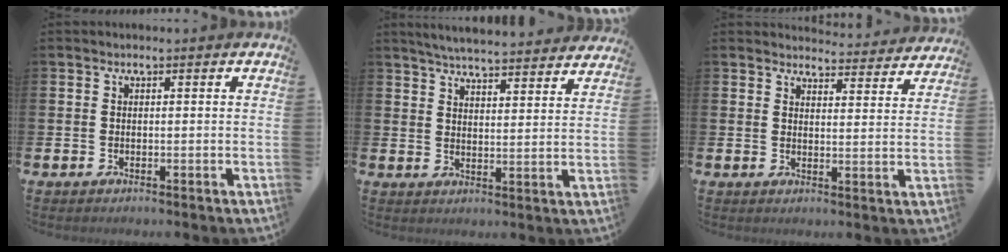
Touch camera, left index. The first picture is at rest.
{"total": 5.5, "force": [5.4, 0.2, 1.0], "torque": [-0.031, -0.038, 0.095]}
{"total": 4.2, "force": [4.2, 0.5, 0.0], "torque": [-0.001, -0.033, 0.074]}